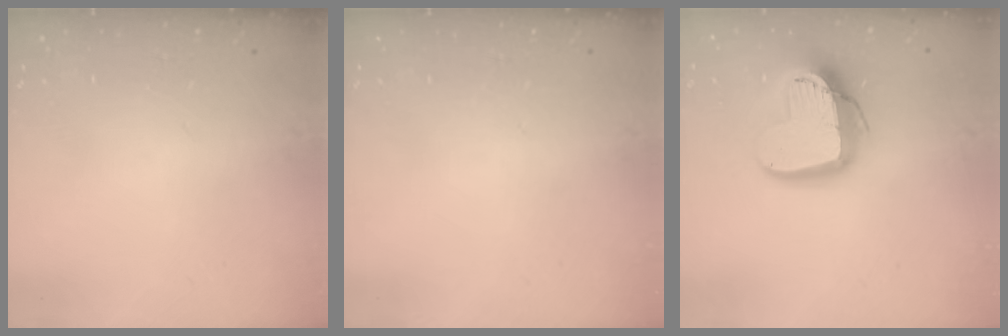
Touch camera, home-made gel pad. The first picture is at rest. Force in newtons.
{"total": 0.0}
{"total": 15.8, "press": 15.8, "slide": 1.3}